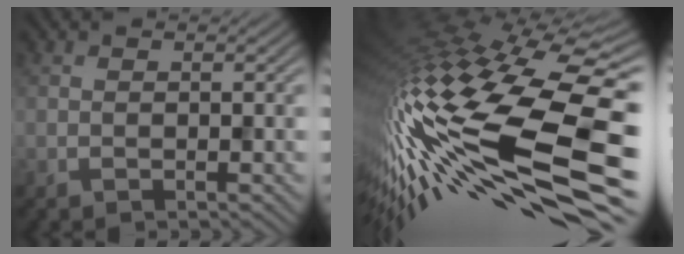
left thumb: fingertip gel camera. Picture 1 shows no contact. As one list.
[{"total": 18.7, "force": [-4.7, 6.9, 16.7], "torque": [-0.367, -0.050, -0.067]}]